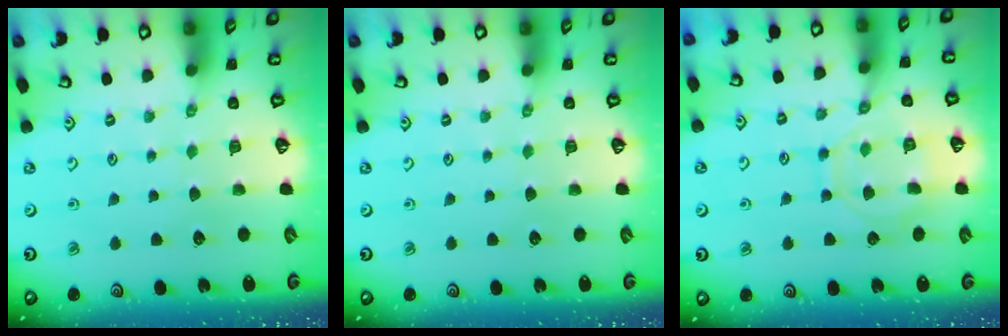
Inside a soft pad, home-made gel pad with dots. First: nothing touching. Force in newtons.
{"total": 0.0}
{"total": 11.7, "press": 11.6, "slide": 1.2}